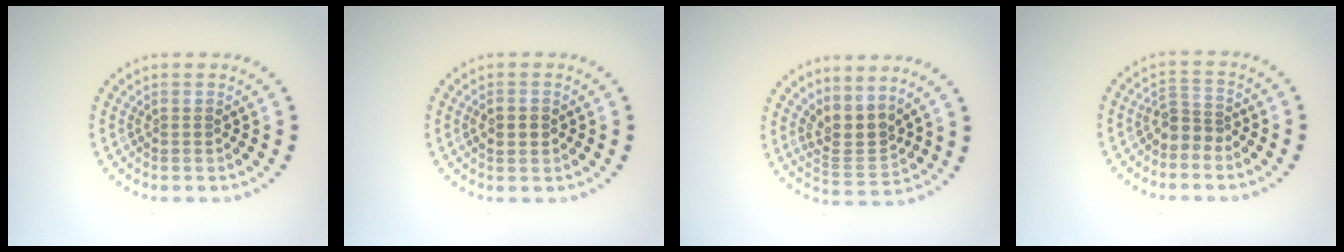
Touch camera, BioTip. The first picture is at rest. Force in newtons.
{"total": 2.2, "press": 2.2, "slide": 0.1}
{"total": 2.9, "press": 2.3, "slide": 1.9}
{"total": 2.3, "press": 1.7, "slide": 1.5}